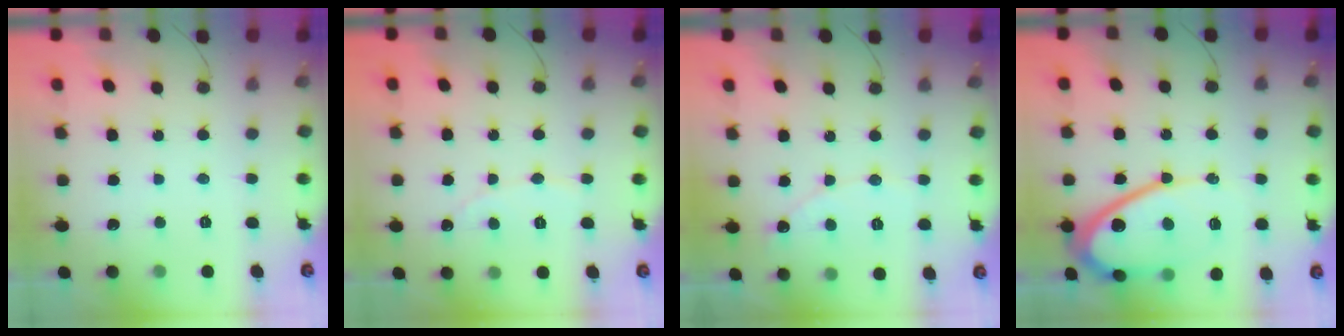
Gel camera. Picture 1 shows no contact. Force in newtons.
{"total": 3.3, "press": 3.3, "slide": 0.2}
{"total": 4.7, "press": 4.6, "slide": 0.5}
{"total": 15.4, "press": 15.3, "slide": 1.3}